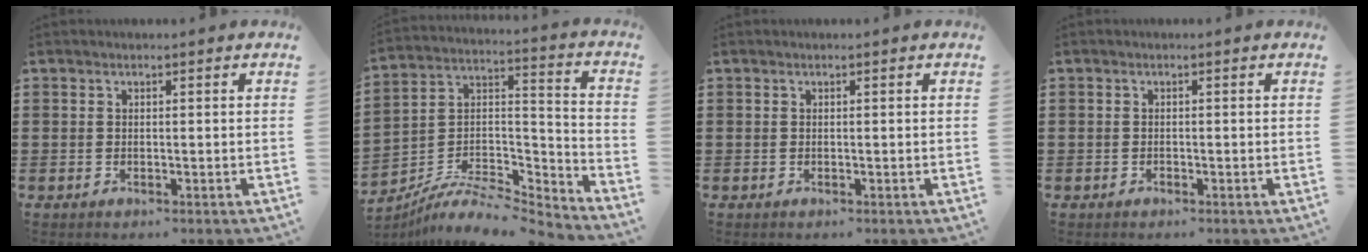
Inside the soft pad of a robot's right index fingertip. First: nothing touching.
{"total": 7.5, "force": [-6.5, 2.5, 2.8], "torque": [-0.059, -0.001, -0.130]}
{"total": 0.0}
{"total": 0.5, "force": [-0.4, 0.3, 0.1], "torque": [-0.003, 0.000, -0.009]}